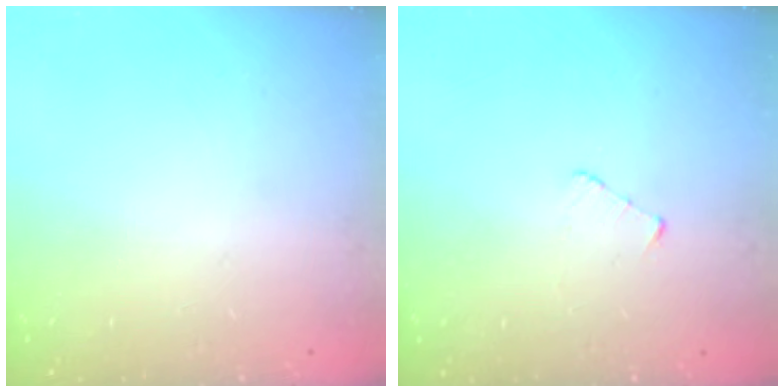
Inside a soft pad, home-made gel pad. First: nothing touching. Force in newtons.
{"total": 2.5, "press": 2.5, "slide": 0.3}